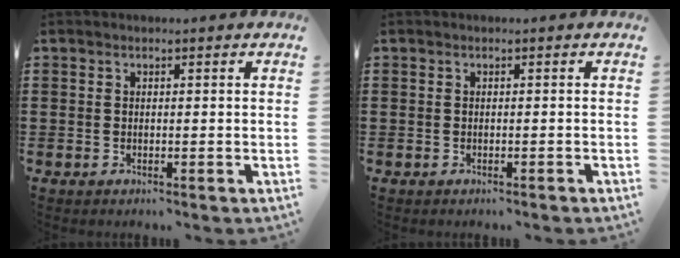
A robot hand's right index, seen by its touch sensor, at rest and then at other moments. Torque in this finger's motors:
{"motor_torque": [-0.28, 0.35, 0.04, -0.01]}